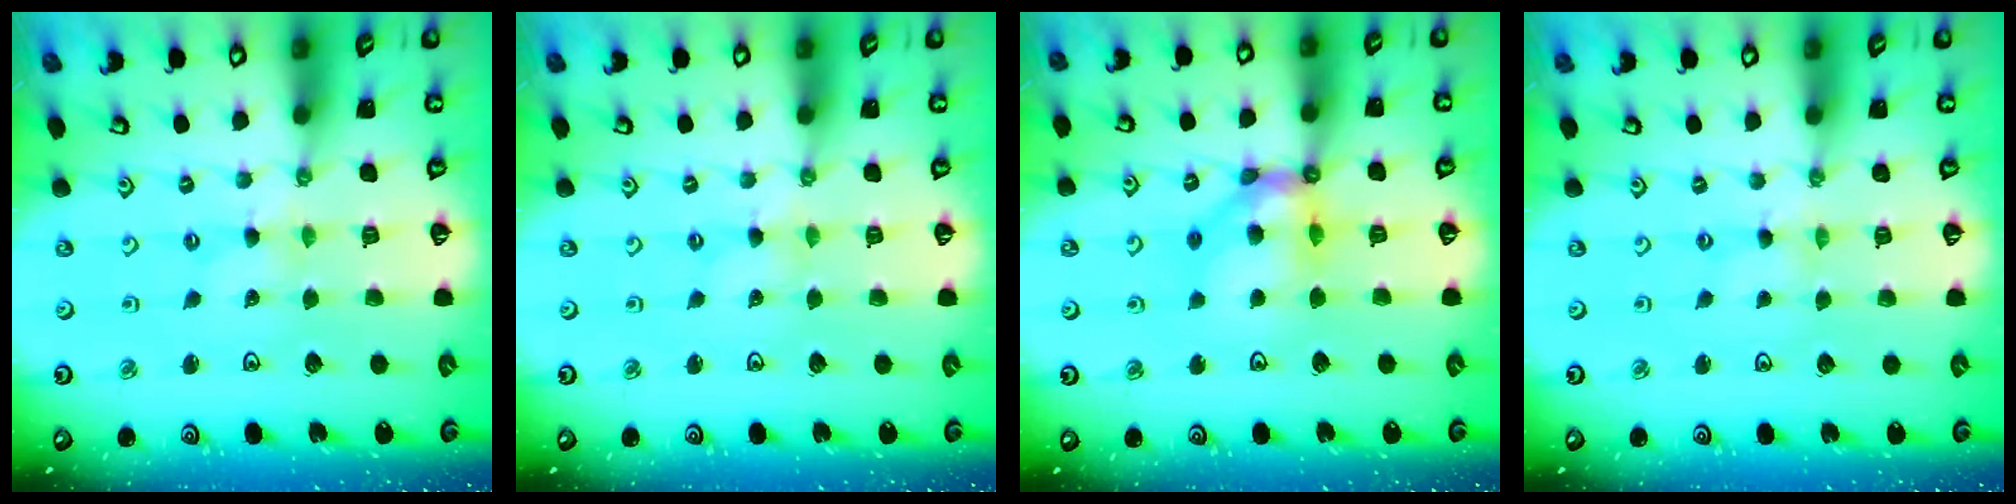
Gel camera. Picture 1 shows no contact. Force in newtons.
{"total": 0.0}
{"total": 12.5, "press": 12.4, "slide": 1.7}
{"total": 0.0}